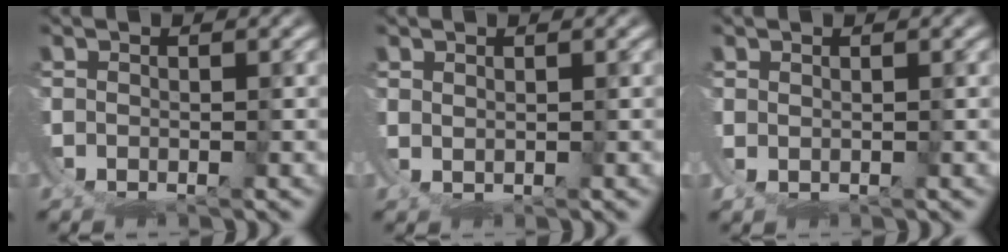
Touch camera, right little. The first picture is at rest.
{"total": 2.0, "force": [1.7, -0.9, -0.5], "torque": [0.011, 0.002, 0.032]}
{"total": 1.2, "force": [1.2, -0.4, -0.1], "torque": [-0.001, 0.002, 0.020]}